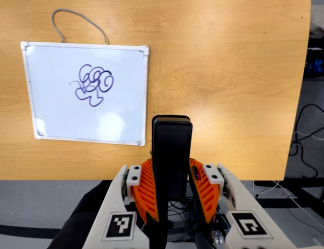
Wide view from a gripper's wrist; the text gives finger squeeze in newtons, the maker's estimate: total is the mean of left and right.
{"total": 5.5, "left": 3.5, "right": 7.5}